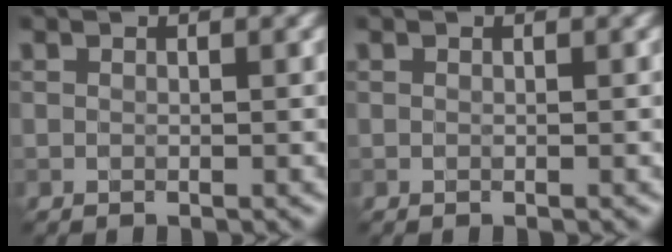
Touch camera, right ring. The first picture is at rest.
{"total": 0.0}